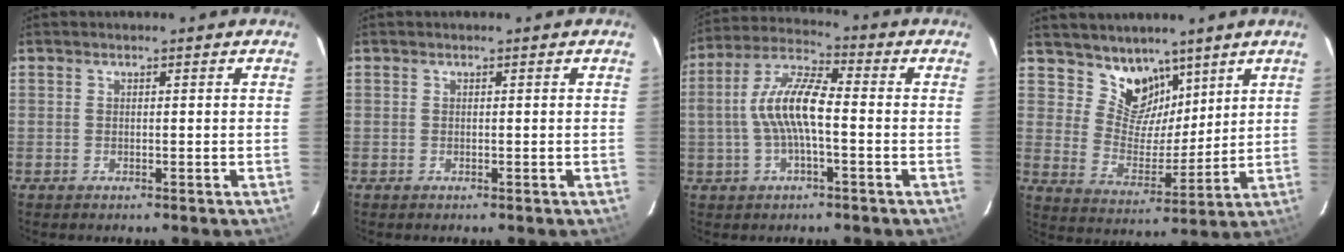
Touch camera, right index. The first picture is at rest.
{"total": 0.0}
{"total": 10.7, "force": [-1.1, 3.2, 10.2], "torque": [-0.210, 0.015, -0.024]}
{"total": 9.6, "force": [7.0, 6.0, 2.7], "torque": [-0.041, -0.009, 0.132]}